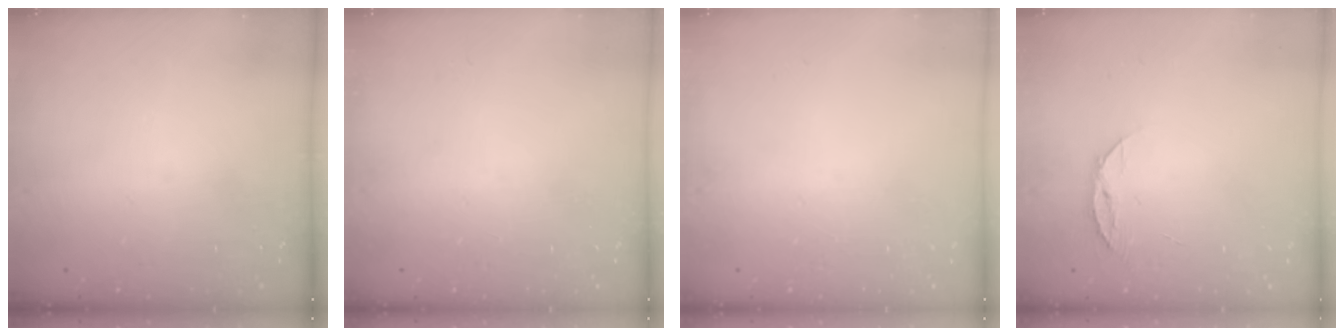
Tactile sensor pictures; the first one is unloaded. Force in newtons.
{"total": 0.0}
{"total": 0.0}
{"total": 4.4, "press": 4.3, "slide": 0.5}